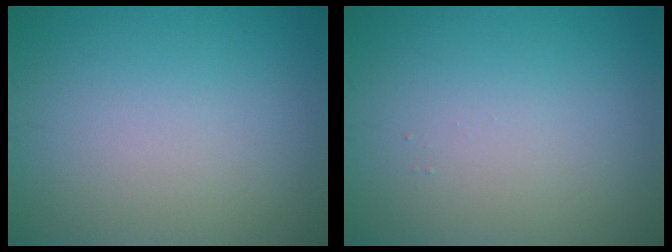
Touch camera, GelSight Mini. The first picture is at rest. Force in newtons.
{"total": 0.0}